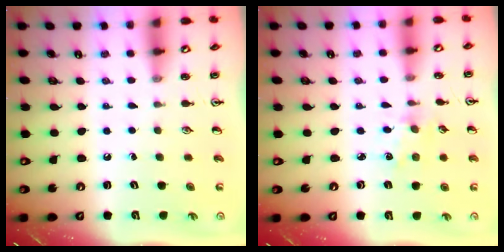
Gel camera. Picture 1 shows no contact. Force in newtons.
{"total": 1.4, "press": 1.3, "slide": 0.2}